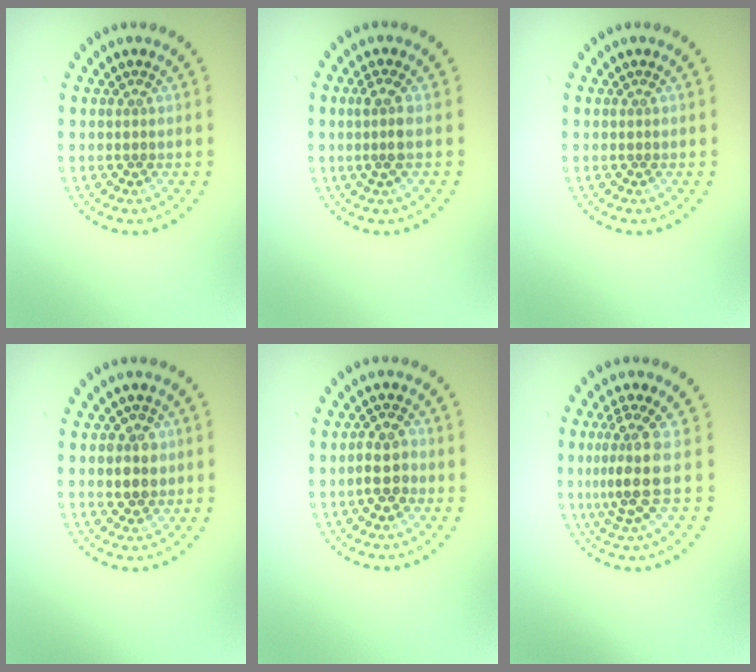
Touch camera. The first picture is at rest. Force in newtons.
{"total": 1.8, "press": 1.4, "slide": 1.2}
{"total": 0.0}
{"total": 2.6, "press": 2.5, "slide": 0.6}
{"total": 2.6, "press": 2.4, "slide": 0.9}
{"total": 3.9, "press": 2.9, "slide": 2.6}